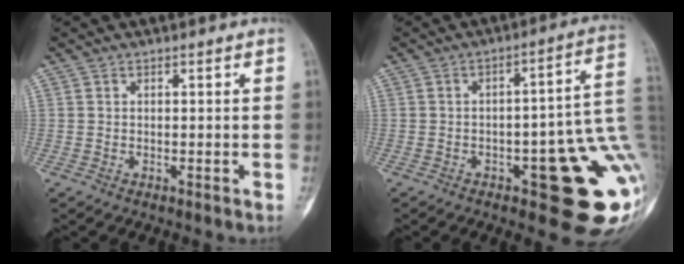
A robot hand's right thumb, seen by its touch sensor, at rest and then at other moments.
{"total": 17.8, "force": [-4.7, 6.1, 16.1], "torque": [-0.128, 0.033, -0.047]}